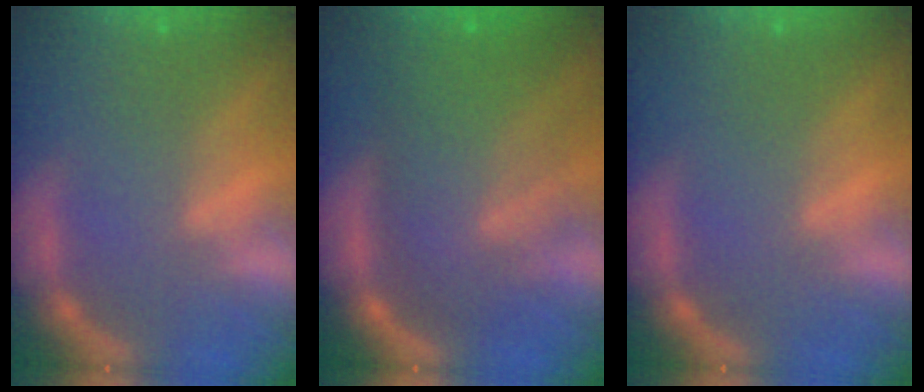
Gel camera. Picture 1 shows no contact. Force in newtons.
{"total": 10.1}
{"total": 0.0}